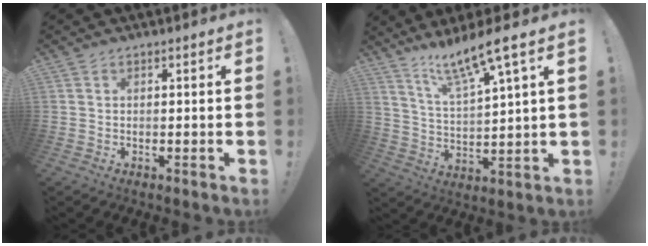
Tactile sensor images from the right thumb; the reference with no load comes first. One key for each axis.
{"total": 11.9, "fx": 9.2, "fy": 0.7, "fz": 7.6, "tx": -0.141, "ty": -0.051, "tz": 0.149}